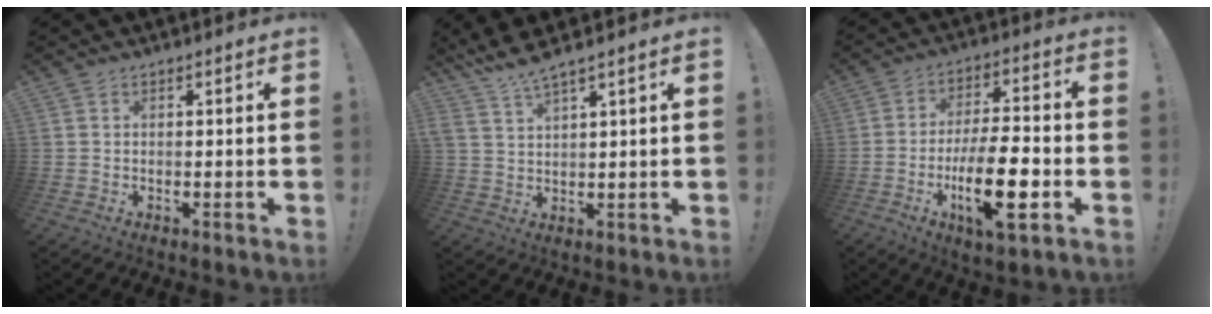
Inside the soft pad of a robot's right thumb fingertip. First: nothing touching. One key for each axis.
{"total": 5.2, "fx": 4.4, "fy": -0.2, "fz": 2.7, "tx": -0.063, "ty": -0.020, "tz": 0.079}
{"total": 16.9, "fx": -5.2, "fy": 5.2, "fz": 15.2, "tx": -0.255, "ty": 0.010, "tz": -0.085}